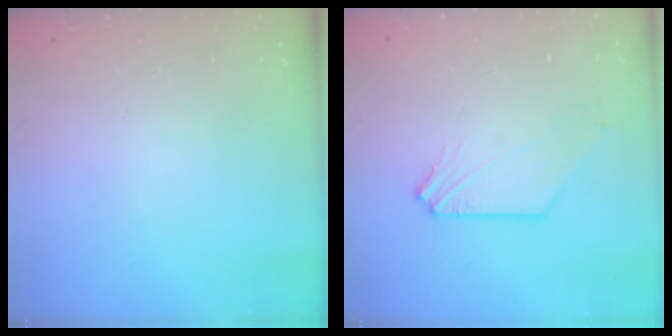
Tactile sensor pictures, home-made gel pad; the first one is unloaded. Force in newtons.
{"total": 1.4, "press": 1.3, "slide": 0.2}